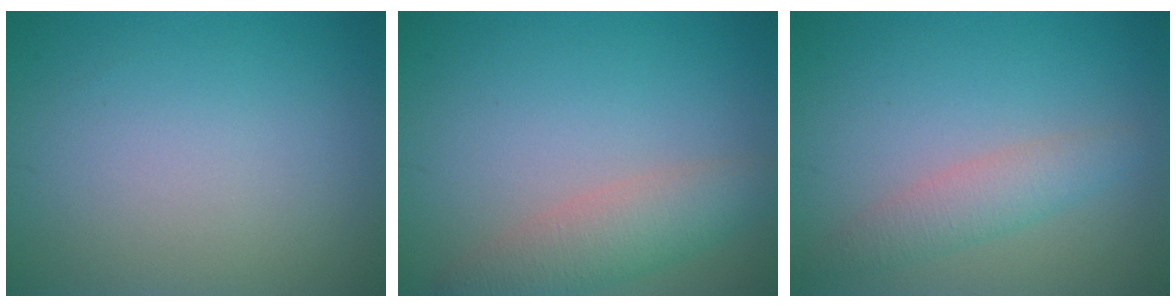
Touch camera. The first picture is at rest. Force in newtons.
{"total": 3.9, "press": 3.9, "slide": 0.1}
{"total": 2.7, "press": 2.6, "slide": 0.2}